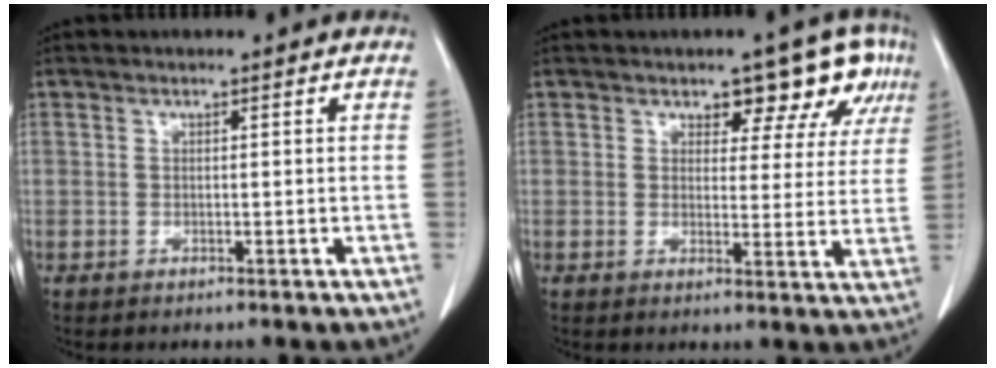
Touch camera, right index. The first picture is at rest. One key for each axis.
{"total": 8.0, "fx": 5.2, "fy": 4.3, "fz": 4.2, "tx": -0.033, "ty": 0.001, "tz": 0.050}